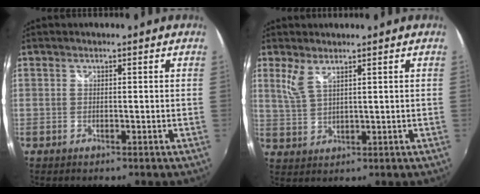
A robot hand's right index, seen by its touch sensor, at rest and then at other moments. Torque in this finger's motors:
{"motor_torque": [0.10, 0.12, 0.08, 0.05]}